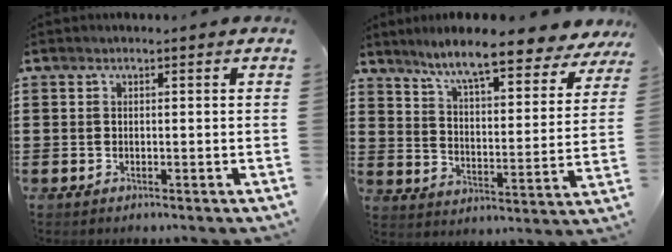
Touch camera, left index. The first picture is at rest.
{"total": 8.8, "force": [7.7, 0.1, 4.2], "torque": [-0.105, -0.048, 0.125]}